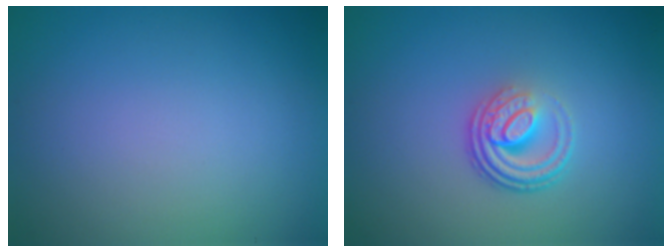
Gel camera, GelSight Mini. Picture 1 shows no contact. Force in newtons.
{"total": 4.2, "press": 2.8, "slide": 3.1}